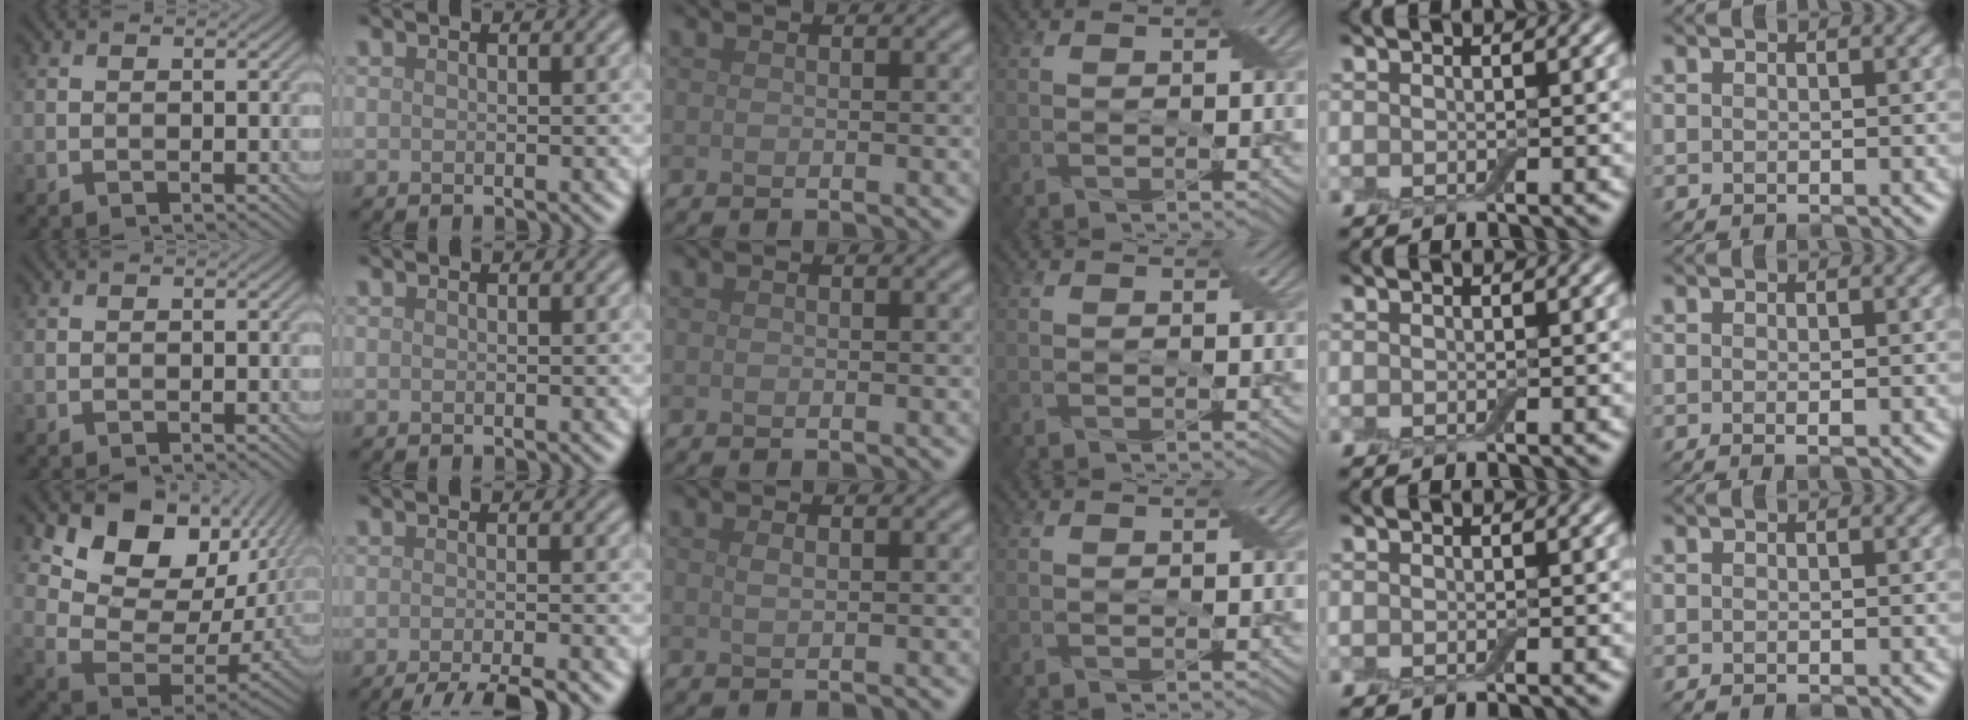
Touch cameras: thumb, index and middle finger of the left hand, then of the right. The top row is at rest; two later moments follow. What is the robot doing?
{"motion": "peel", "object": "adhesive wrap"}